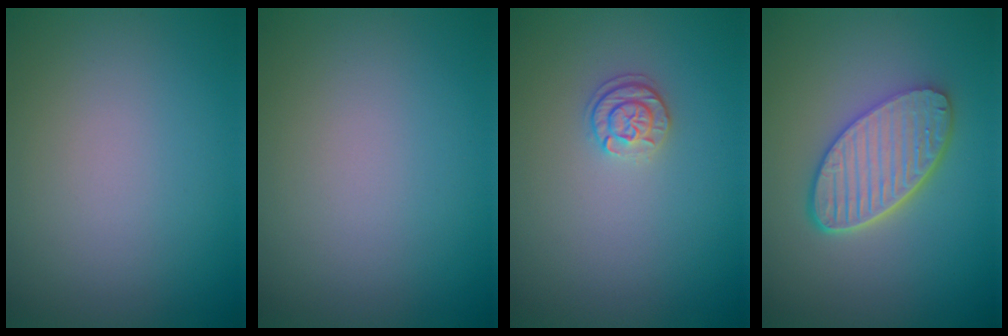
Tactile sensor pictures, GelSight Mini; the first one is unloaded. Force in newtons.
{"total": 0.0}
{"total": 1.7, "press": 1.6, "slide": 0.4}
{"total": 5.7, "press": 4.5, "slide": 3.5}